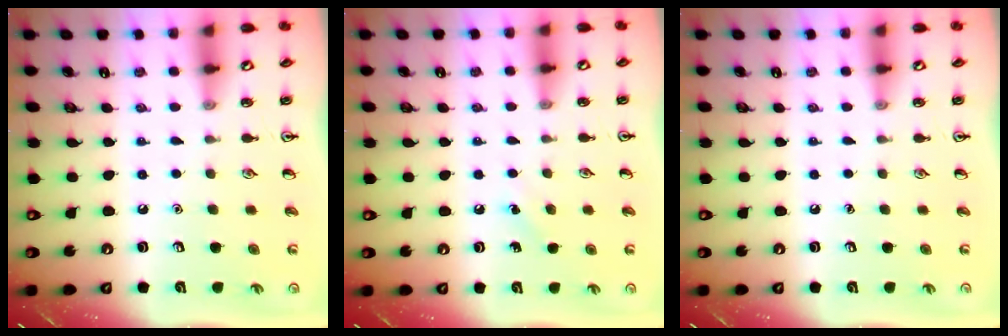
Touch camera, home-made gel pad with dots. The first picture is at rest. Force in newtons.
{"total": 3.7, "press": 3.5, "slide": 1.3}
{"total": 0.0}